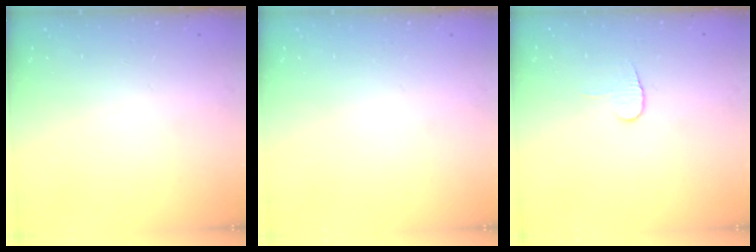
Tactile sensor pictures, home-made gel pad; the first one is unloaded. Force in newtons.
{"total": 0.0}
{"total": 5.3, "press": 5.3, "slide": 0.5}